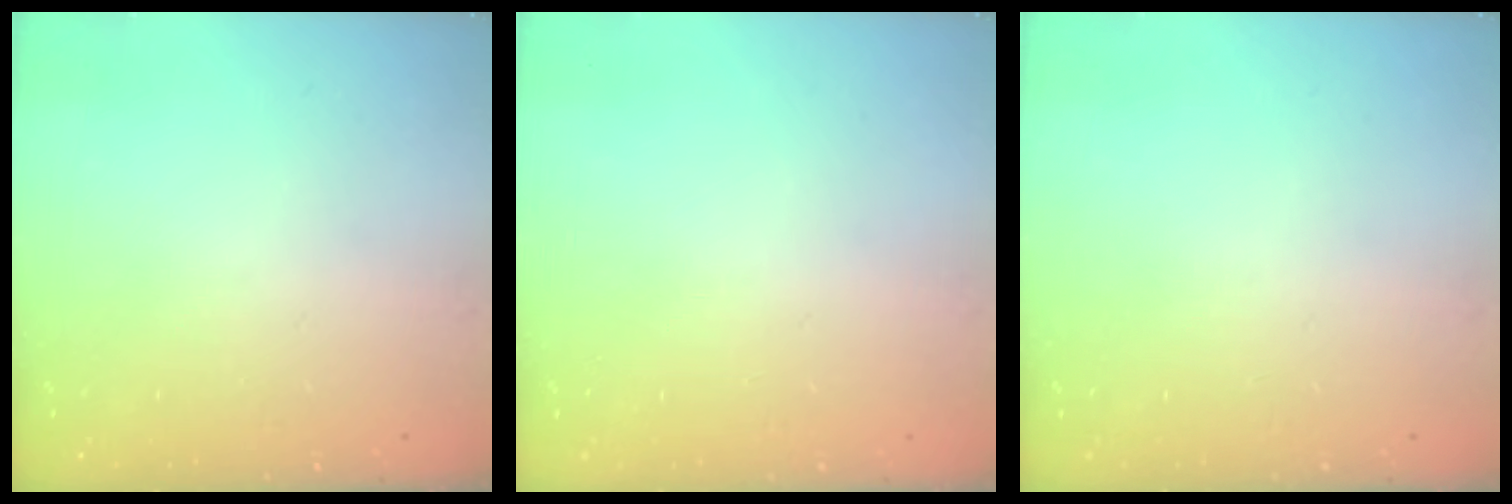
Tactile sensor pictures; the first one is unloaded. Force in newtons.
{"total": 0.6, "press": 0.6, "slide": 0.2}
{"total": 0.0}